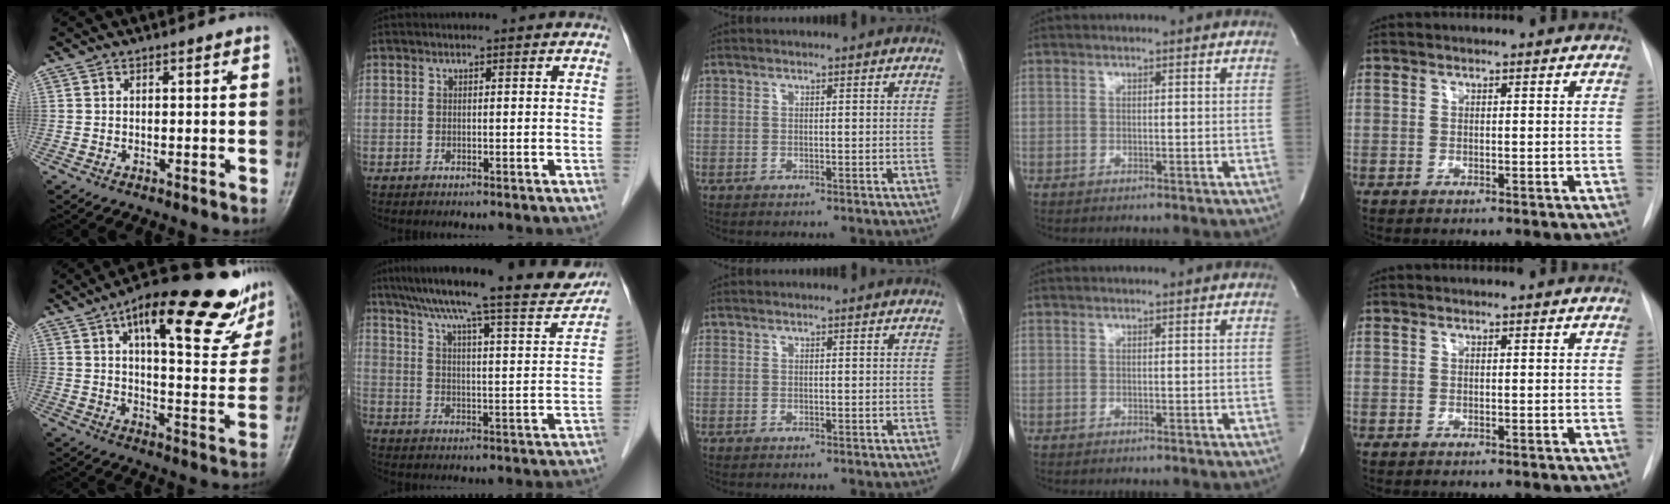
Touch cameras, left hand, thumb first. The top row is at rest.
{"thumb": {"total": 24.0, "force": [14.4, 7.7, 17.5], "torque": [-0.209, -0.032, 0.202]}, "index": {"total": 20.9, "force": [18.2, 1.6, 10.1], "torque": [-0.158, -0.014, 0.247]}}